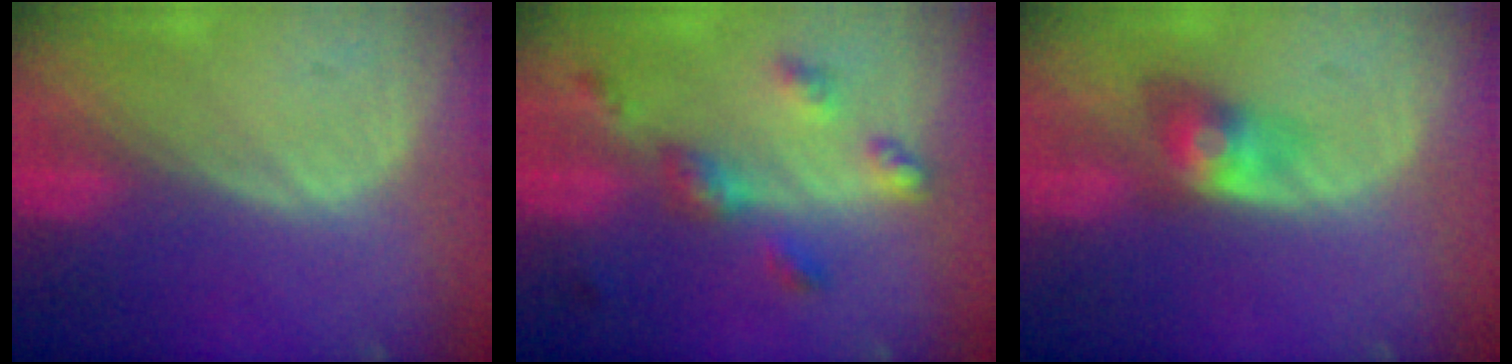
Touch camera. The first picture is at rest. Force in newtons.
{"total": 5.6, "press": 5.6, "slide": 0.6}
{"total": 4.0, "press": 4.0, "slide": 0.2}